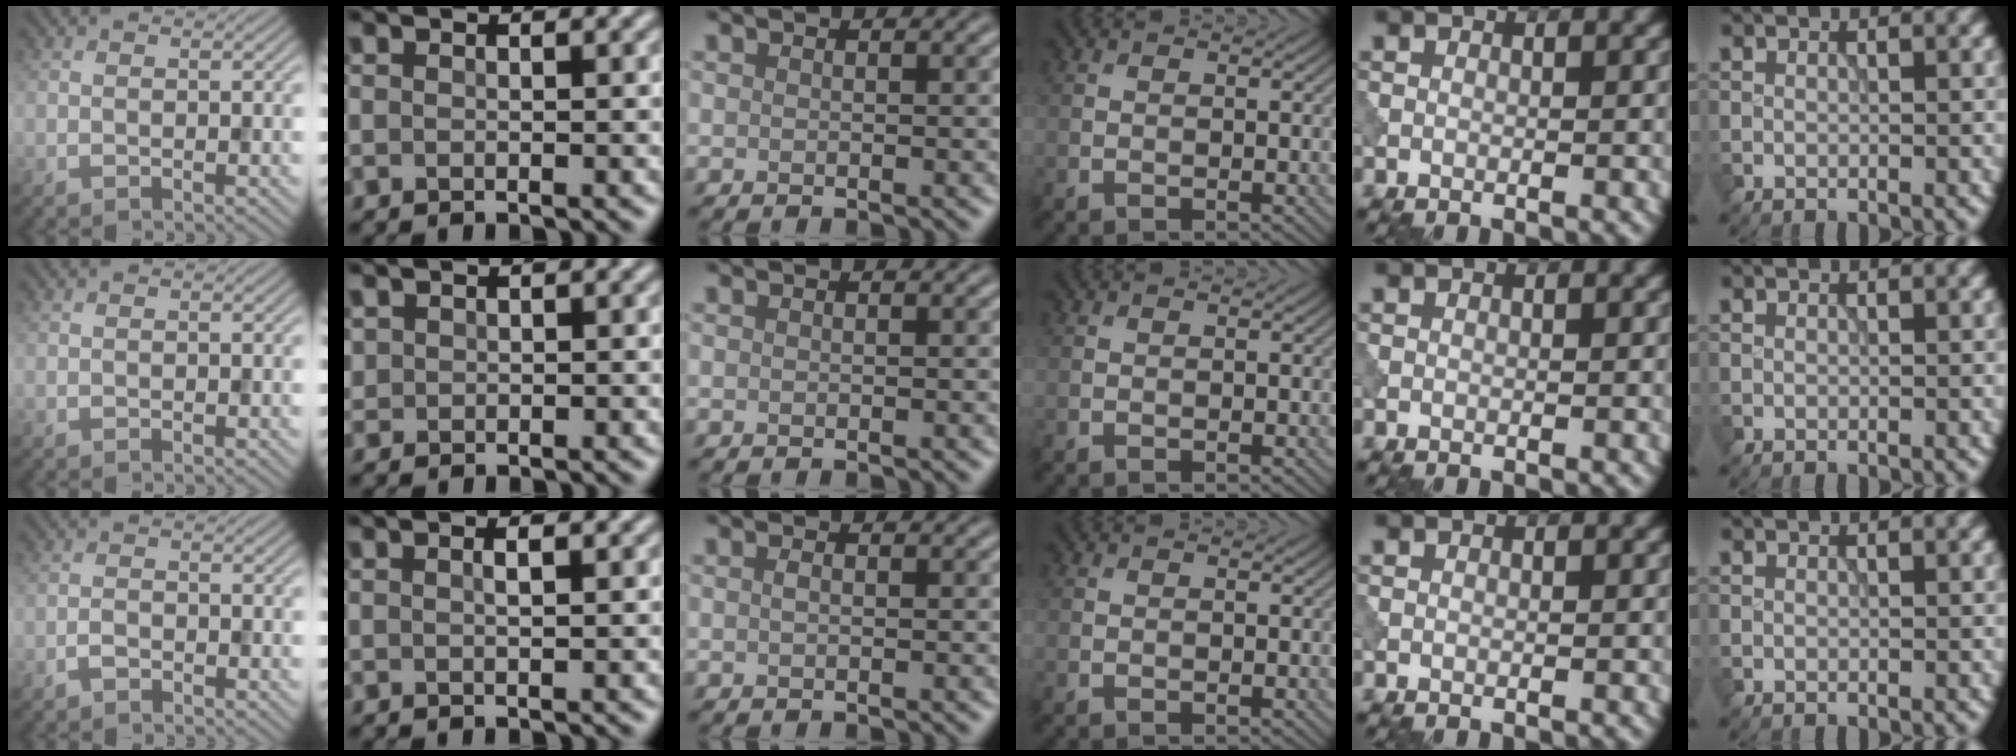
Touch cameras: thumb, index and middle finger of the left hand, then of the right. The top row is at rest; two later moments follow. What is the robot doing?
{"motion": "dispense", "object": "pipette"}